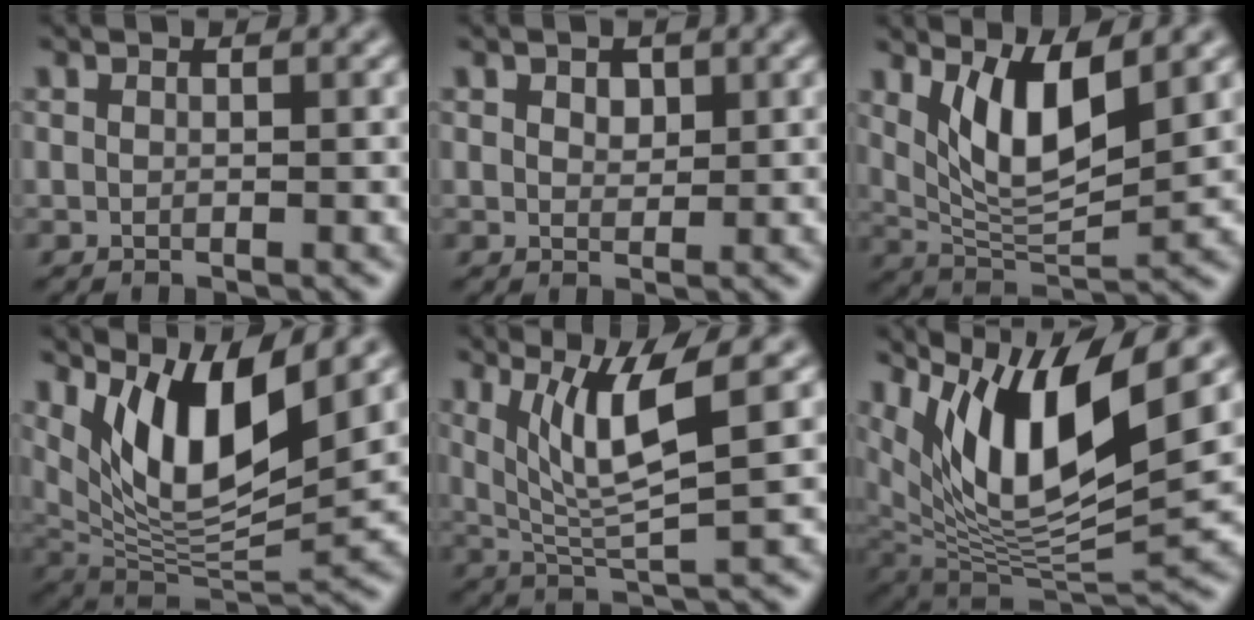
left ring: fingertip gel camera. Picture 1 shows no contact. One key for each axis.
{"total": 1.3, "fx": 0.7, "fy": 0.9, "fz": 0.8, "tx": -0.013, "ty": -0.001, "tz": 0.012}
{"total": 6.4, "fx": 2.6, "fy": 2.1, "fz": 5.5, "tx": -0.105, "ty": -0.016, "tz": 0.055}
{"total": 9.3, "fx": 4.7, "fy": 2.9, "fz": 7.4, "tx": -0.131, "ty": -0.018, "tz": 0.094}
{"total": 6.1, "fx": 2.4, "fy": 1.0, "fz": 5.6, "tx": -0.105, "ty": -0.008, "tz": 0.049}
{"total": 11.3, "fx": 5.7, "fy": 3.6, "fz": 9.1, "tx": -0.166, "ty": -0.006, "tz": 0.112}